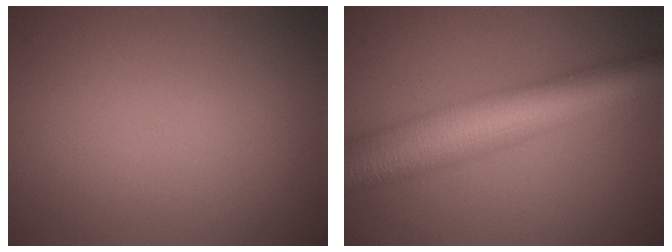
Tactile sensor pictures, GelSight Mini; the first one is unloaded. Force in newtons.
{"total": 10.5, "press": 10.5, "slide": 0.2}